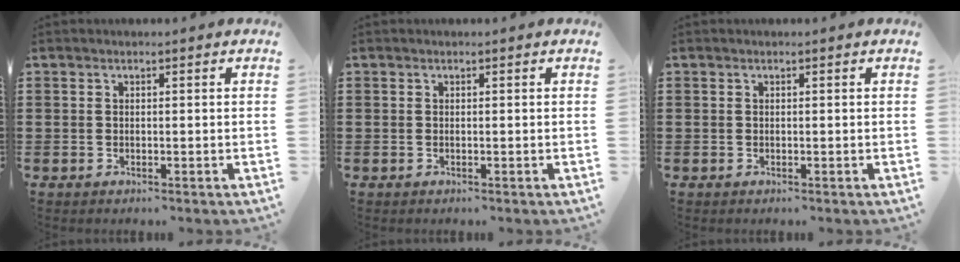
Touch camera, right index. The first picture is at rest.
{"total": 0.0}
{"total": 0.0}